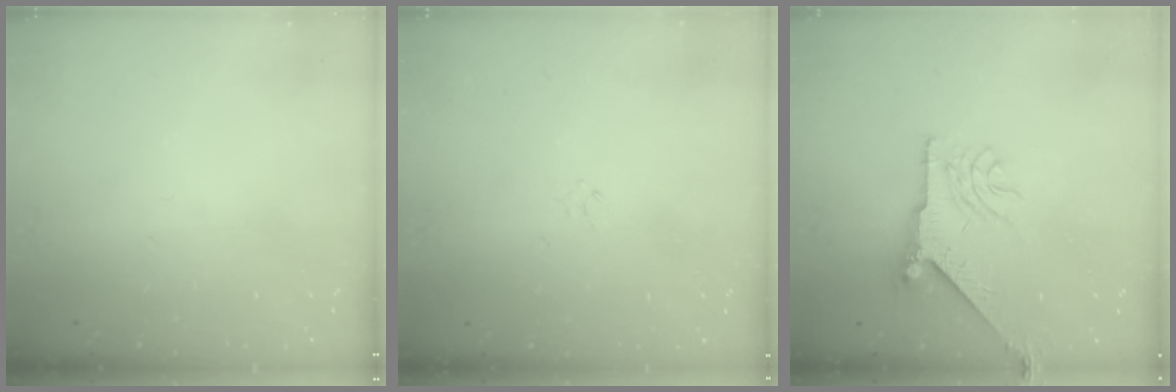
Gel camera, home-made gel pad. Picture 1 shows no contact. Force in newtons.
{"total": 0.0}
{"total": 8.3, "press": 8.2, "slide": 0.8}